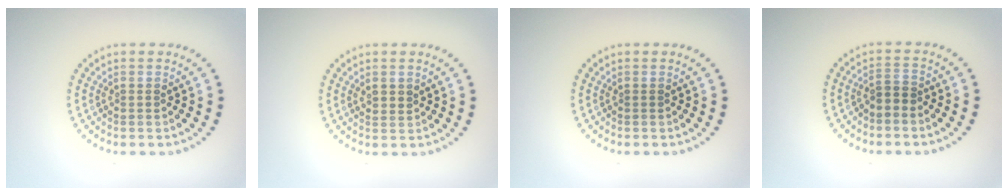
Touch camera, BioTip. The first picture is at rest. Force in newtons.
{"total": 1.1, "press": 1.0, "slide": 0.6}
{"total": 0.0}
{"total": 1.7, "press": 1.4, "slide": 0.9}